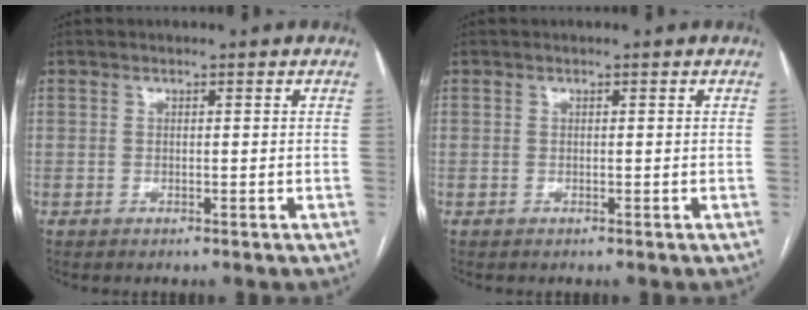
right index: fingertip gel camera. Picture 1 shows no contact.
{"total": 0.0}